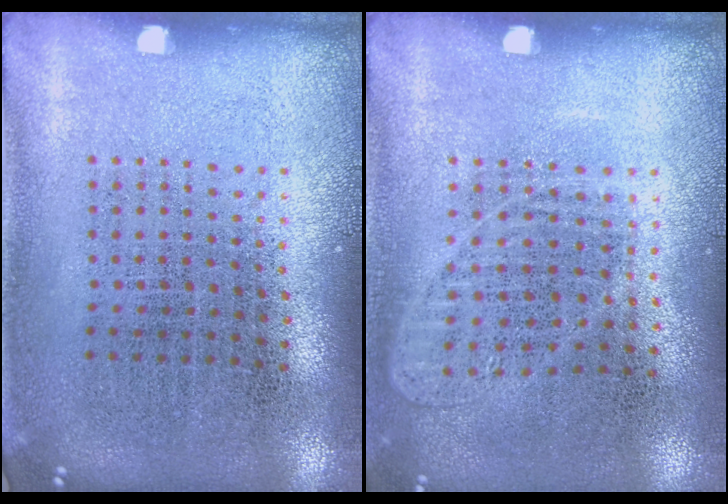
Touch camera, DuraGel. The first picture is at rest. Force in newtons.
{"total": 1.0, "press": 1.0, "slide": 0.3}